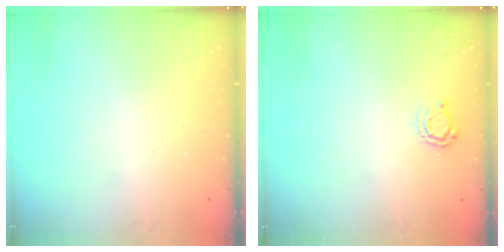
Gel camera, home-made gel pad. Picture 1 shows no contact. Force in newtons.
{"total": 4.3, "press": 4.3, "slide": 0.5}